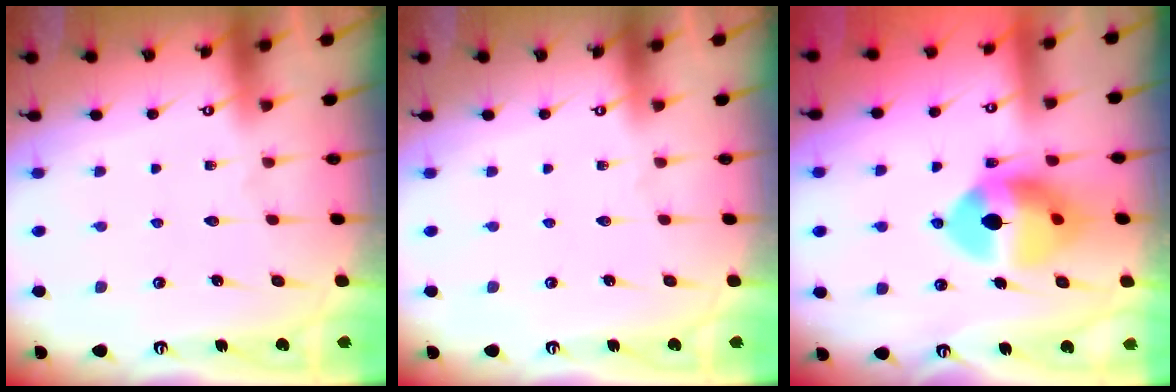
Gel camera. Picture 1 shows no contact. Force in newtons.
{"total": 0.0}
{"total": 12.0, "press": 11.8, "slide": 1.9}